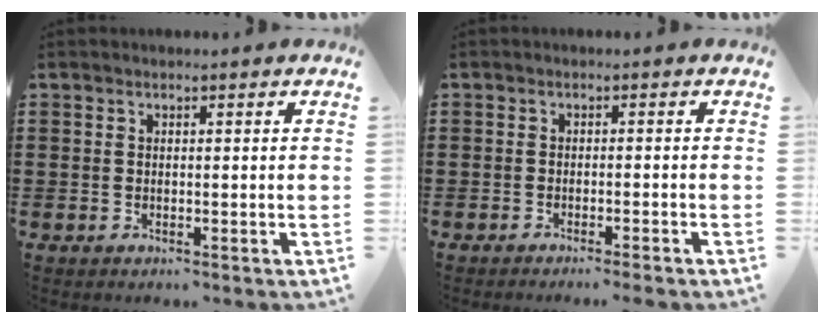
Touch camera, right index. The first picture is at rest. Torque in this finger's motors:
{"motor_torque": [0.52, -0.53, 0.27, 0.04]}